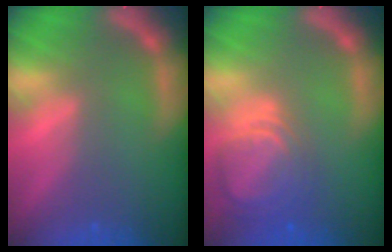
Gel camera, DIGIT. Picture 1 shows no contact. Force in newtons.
{"total": 6.5}